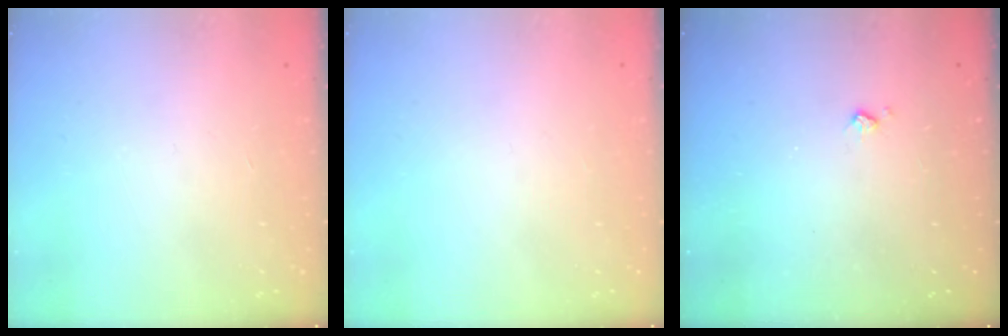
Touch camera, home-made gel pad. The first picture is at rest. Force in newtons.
{"total": 0.0}
{"total": 4.0, "press": 4.0, "slide": 0.5}